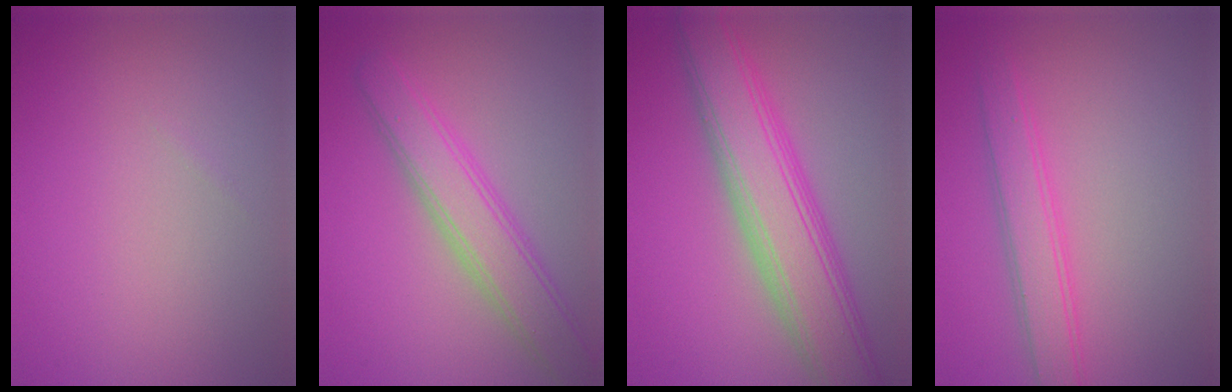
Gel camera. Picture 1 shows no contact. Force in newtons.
{"total": 5.0, "press": 5.0, "slide": 0.2}
{"total": 8.3, "press": 8.3, "slide": 0.1}
{"total": 3.3, "press": 3.3, "slide": 0.1}